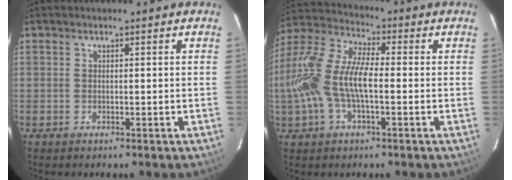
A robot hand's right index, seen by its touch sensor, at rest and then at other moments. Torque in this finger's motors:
{"motor_torque": [0.54, -0.15, 0.56, 0.21]}